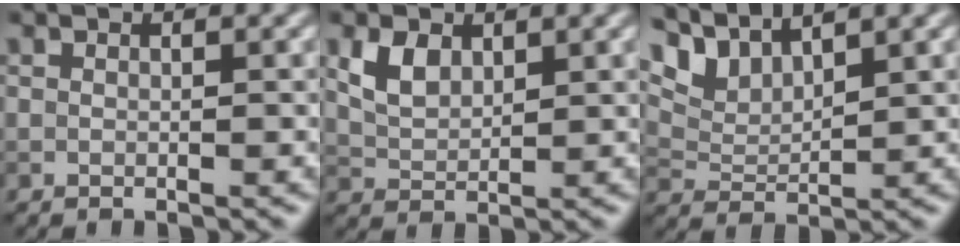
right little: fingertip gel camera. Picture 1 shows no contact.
{"total": 2.9, "force": [1.5, 1.8, 1.7], "torque": [-0.041, 0.000, 0.032]}
{"total": 4.6, "force": [4.0, 1.3, 1.8], "torque": [-0.051, 0.005, 0.079]}